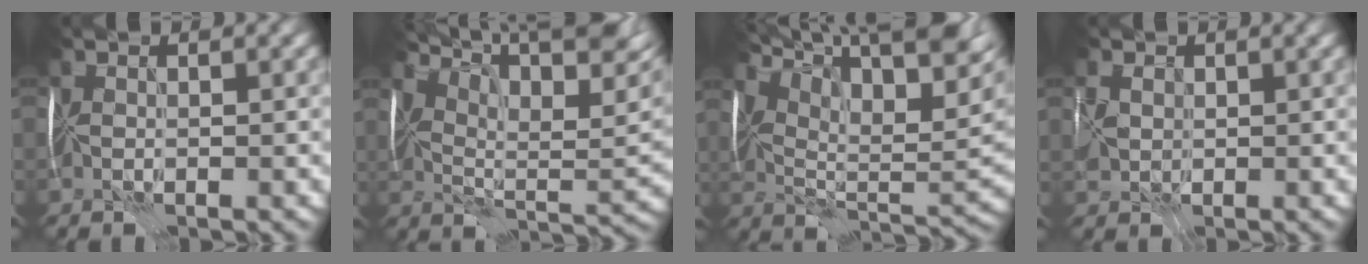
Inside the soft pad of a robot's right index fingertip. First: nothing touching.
{"total": 11.1, "force": [7.1, 3.1, 8.0], "torque": [-0.146, 0.017, 0.119]}
{"total": 12.8, "force": [6.7, 4.8, 9.8], "torque": [-0.172, 0.022, 0.120]}
{"total": 2.2, "force": [0.3, 1.8, 1.2], "torque": [-0.039, 0.003, 0.003]}